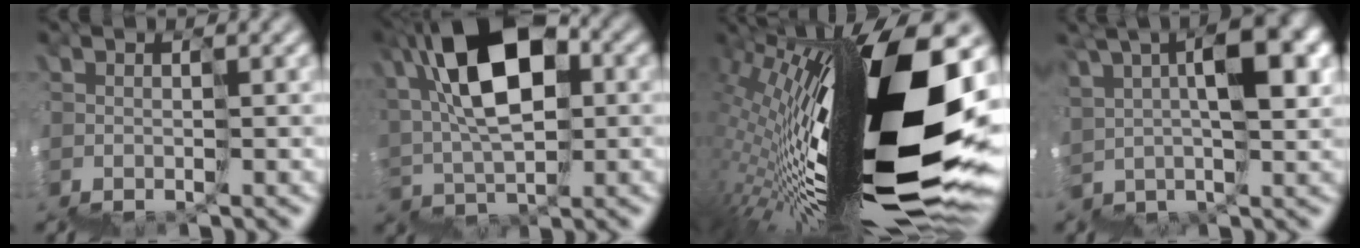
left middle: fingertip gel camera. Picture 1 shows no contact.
{"total": 8.6, "force": [5.6, 3.4, 5.6], "torque": [-0.075, 0.062, 0.080]}
{"total": 14.8, "force": [2.9, 2.9, 14.2], "torque": [-0.233, 0.016, 0.042]}
{"total": 7.5, "force": [6.2, 1.8, 3.9], "torque": [-0.068, 0.045, 0.103]}